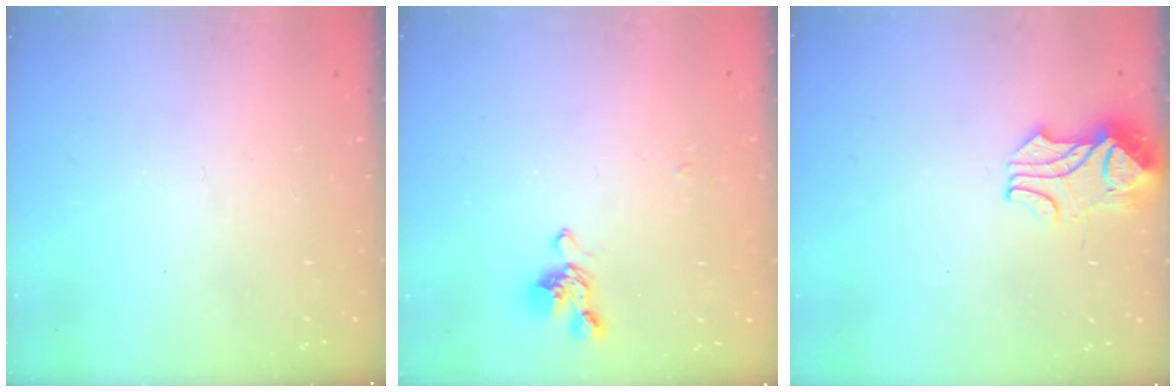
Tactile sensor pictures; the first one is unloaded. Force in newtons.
{"total": 2.0, "press": 1.8, "slide": 0.8}
{"total": 2.1, "press": 1.9, "slide": 0.9}